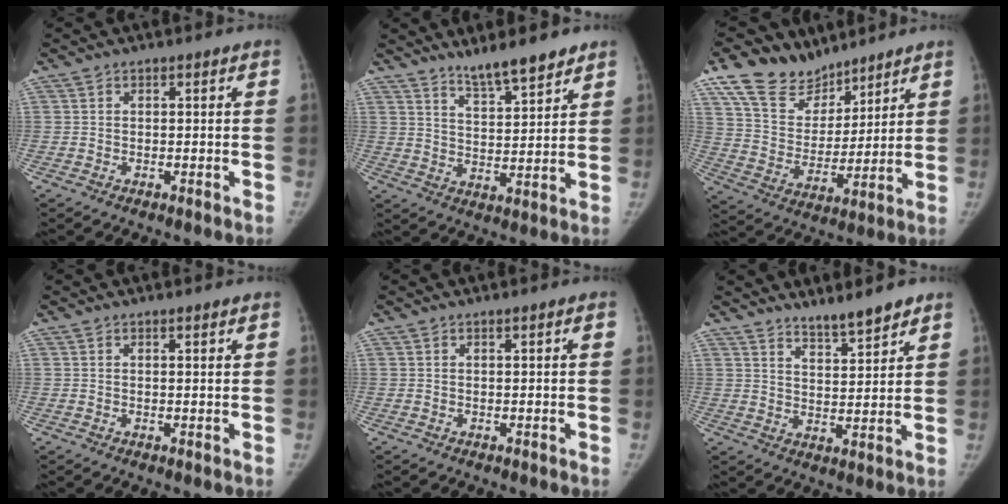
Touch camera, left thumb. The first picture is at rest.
{"total": 8.7, "force": [7.2, 1.5, 4.8], "torque": [-0.069, -0.051, 0.126]}
{"total": 14.9, "force": [11.5, 8.2, 4.8], "torque": [-0.054, -0.052, 0.220]}
{"total": 1.0, "force": [0.7, 0.0, 0.7], "torque": [-0.009, -0.004, 0.011]}
{"total": 0.9, "force": [0.4, -0.1, 0.8], "torque": [-0.013, -0.001, 0.007]}
{"total": 6.9, "force": [5.9, 1.1, 3.4], "torque": [-0.047, -0.044, 0.103]}